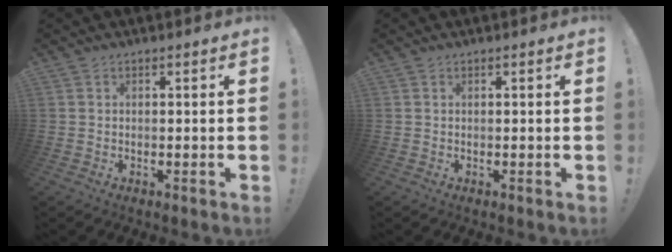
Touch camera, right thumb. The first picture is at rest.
{"total": 0.0}